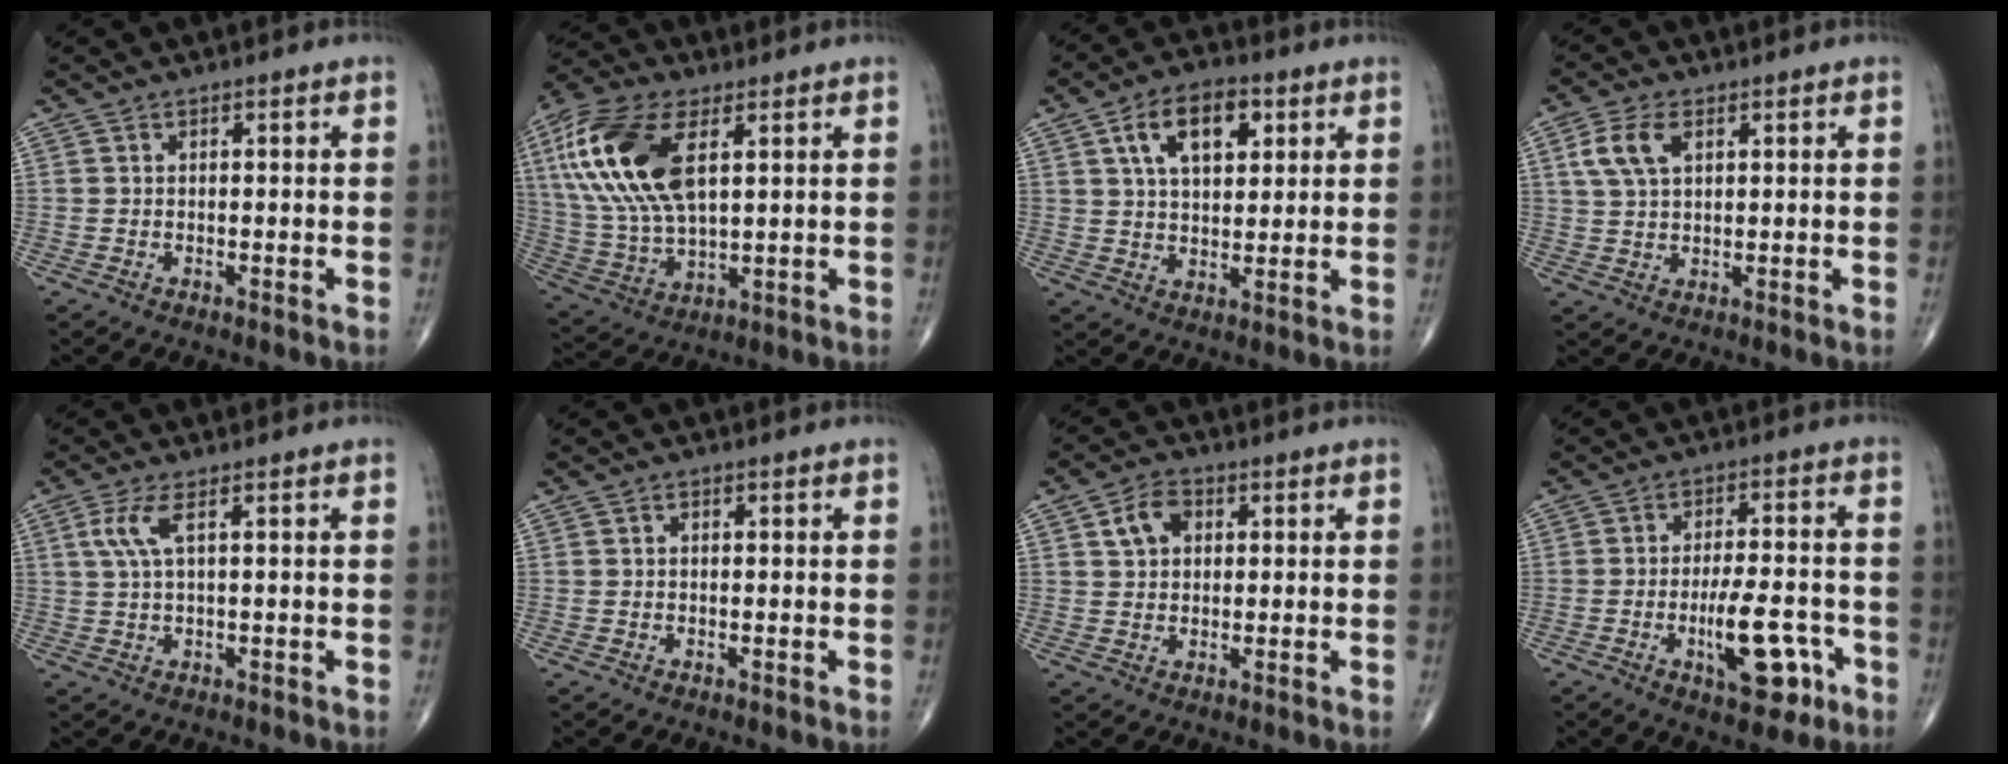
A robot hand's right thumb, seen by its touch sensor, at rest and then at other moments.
{"total": 20.6, "force": [6.3, 10.1, 16.8], "torque": [-0.358, -0.007, 0.117]}
{"total": 11.4, "force": [4.4, 6.3, 8.3], "torque": [-0.119, -0.005, 0.073]}
{"total": 6.7, "force": [2.4, 3.8, 4.9], "torque": [-0.104, 0.003, 0.049]}
{"total": 4.1, "force": [1.4, 0.9, 3.8], "torque": [-0.103, 0.007, 0.033]}
{"total": 0.6, "force": [0.2, 0.4, 0.4], "torque": [-0.008, 0.002, 0.003]}
{"total": 5.5, "force": [1.7, 4.0, 3.4], "torque": [-0.048, 0.005, 0.026]}
{"total": 11.2, "force": [-4.2, 4.4, 9.3], "torque": [-0.131, 0.019, -0.060]}